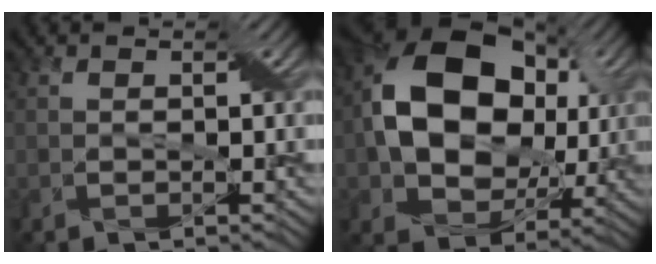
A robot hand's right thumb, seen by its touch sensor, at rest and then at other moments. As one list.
[{"total": 17.2, "force": [2.4, 12.5, 11.6], "torque": [-0.219, 0.005, 0.047]}]